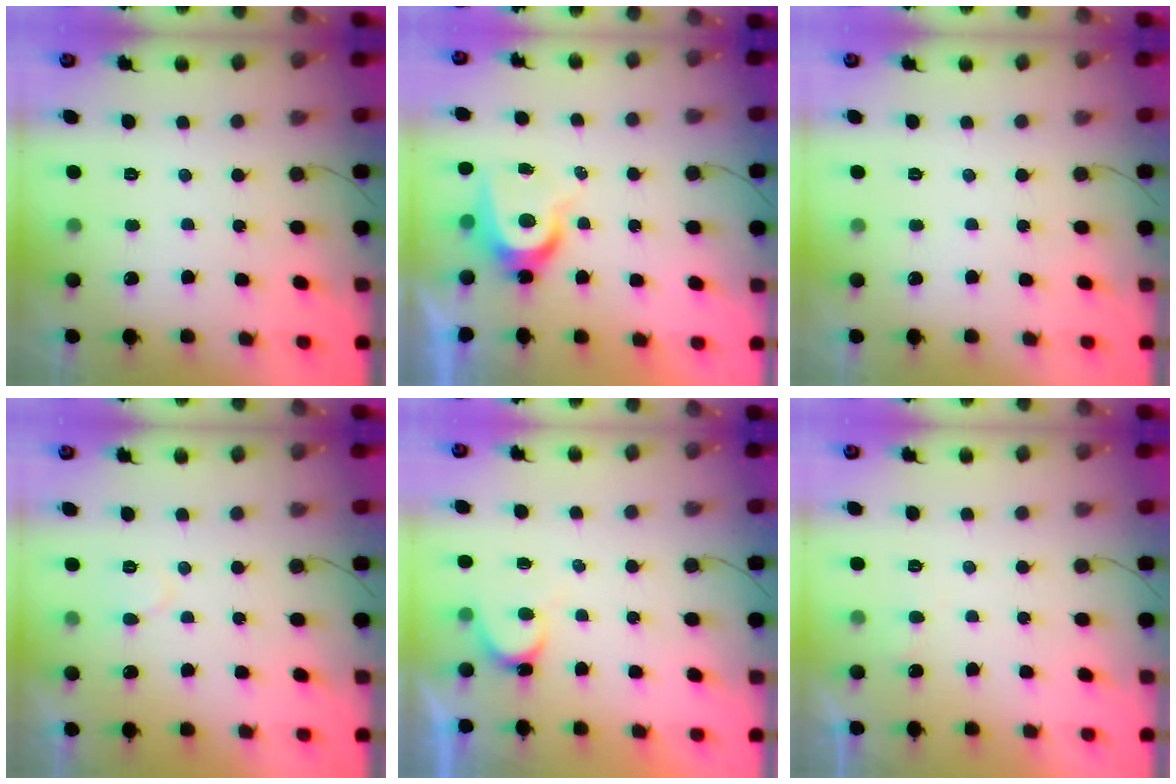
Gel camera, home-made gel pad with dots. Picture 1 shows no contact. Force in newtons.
{"total": 8.2, "press": 8.2, "slide": 0.3}
{"total": 0.0}
{"total": 5.1, "press": 5.1, "slide": 0.5}
{"total": 5.6, "press": 5.6, "slide": 0.4}
{"total": 2.6, "press": 2.6, "slide": 0.3}